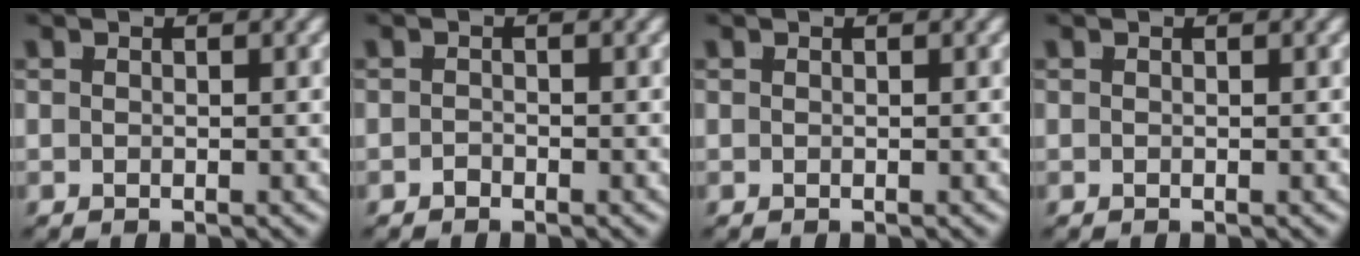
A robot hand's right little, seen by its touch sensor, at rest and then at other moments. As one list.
[{"total": 1.1, "force": [-0.9, -0.5, -0.3], "torque": [0.011, -0.008, -0.012]}, {"total": 0.0}, {"total": 0.0}]